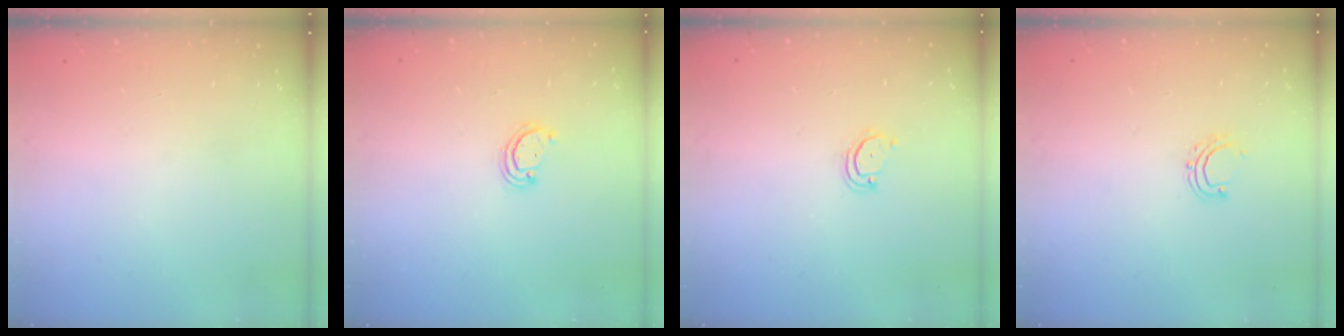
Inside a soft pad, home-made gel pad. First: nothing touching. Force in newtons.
{"total": 2.3, "press": 2.3, "slide": 0.3}
{"total": 3.3, "press": 3.3, "slide": 0.2}
{"total": 4.4, "press": 4.3, "slide": 0.6}